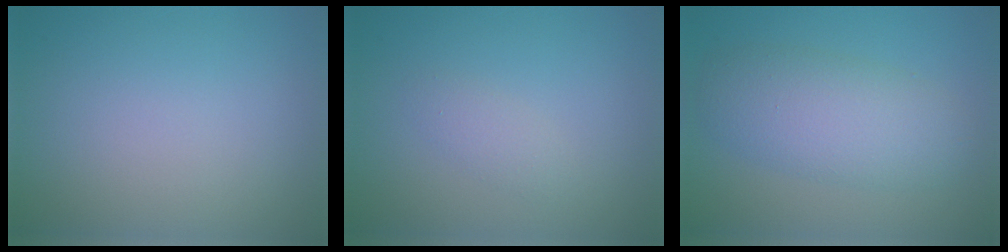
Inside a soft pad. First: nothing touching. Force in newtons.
{"total": 1.2, "press": 1.2, "slide": 0.1}
{"total": 5.4, "press": 5.4, "slide": 0.1}